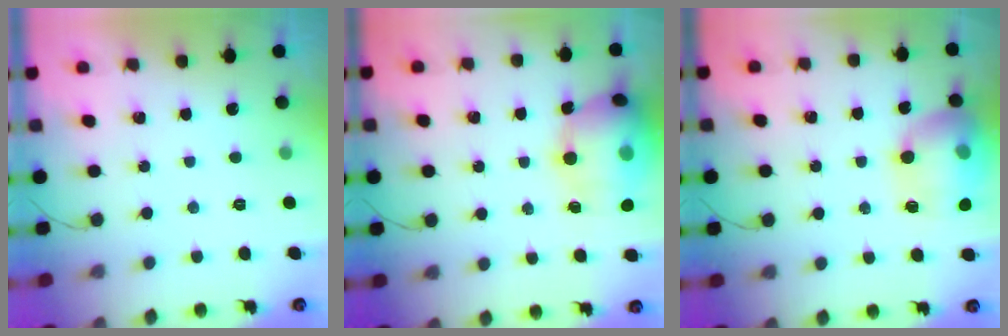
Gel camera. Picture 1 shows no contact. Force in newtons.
{"total": 16.4, "press": 16.1, "slide": 3.3}
{"total": 16.8, "press": 16.7, "slide": 1.6}